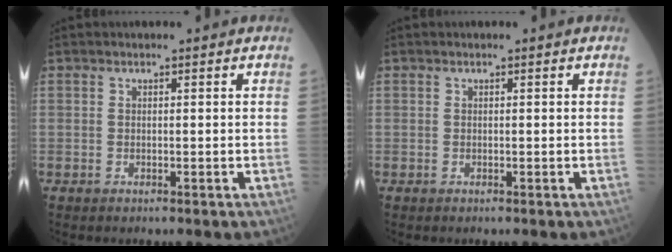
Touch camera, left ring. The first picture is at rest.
{"total": 0.0}